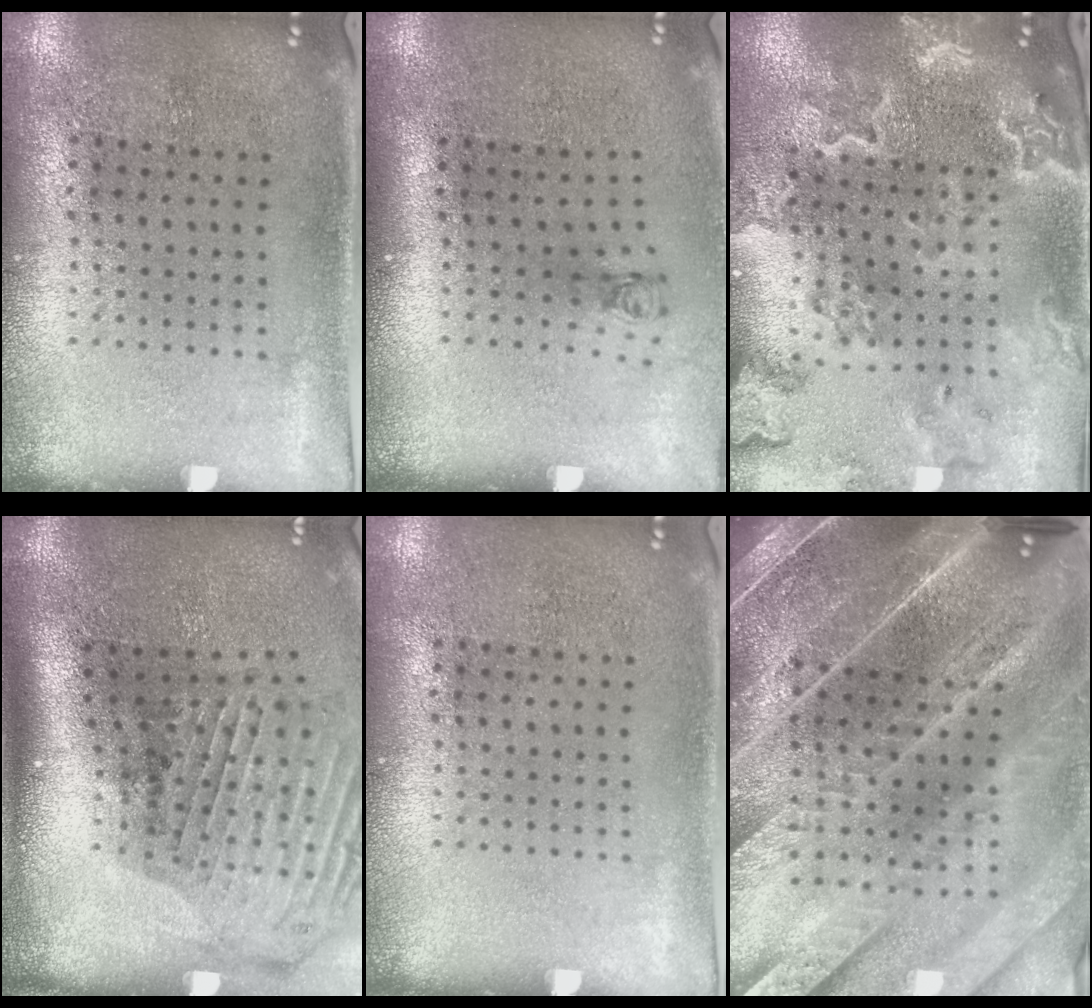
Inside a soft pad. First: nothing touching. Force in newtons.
{"total": 0.8, "press": 0.3, "slide": 0.7}
{"total": 2.4, "press": 2.3, "slide": 0.7}
{"total": 2.9, "press": 2.1, "slide": 1.9}
{"total": 0.0}
{"total": 5.3, "press": 4.5, "slide": 2.6}